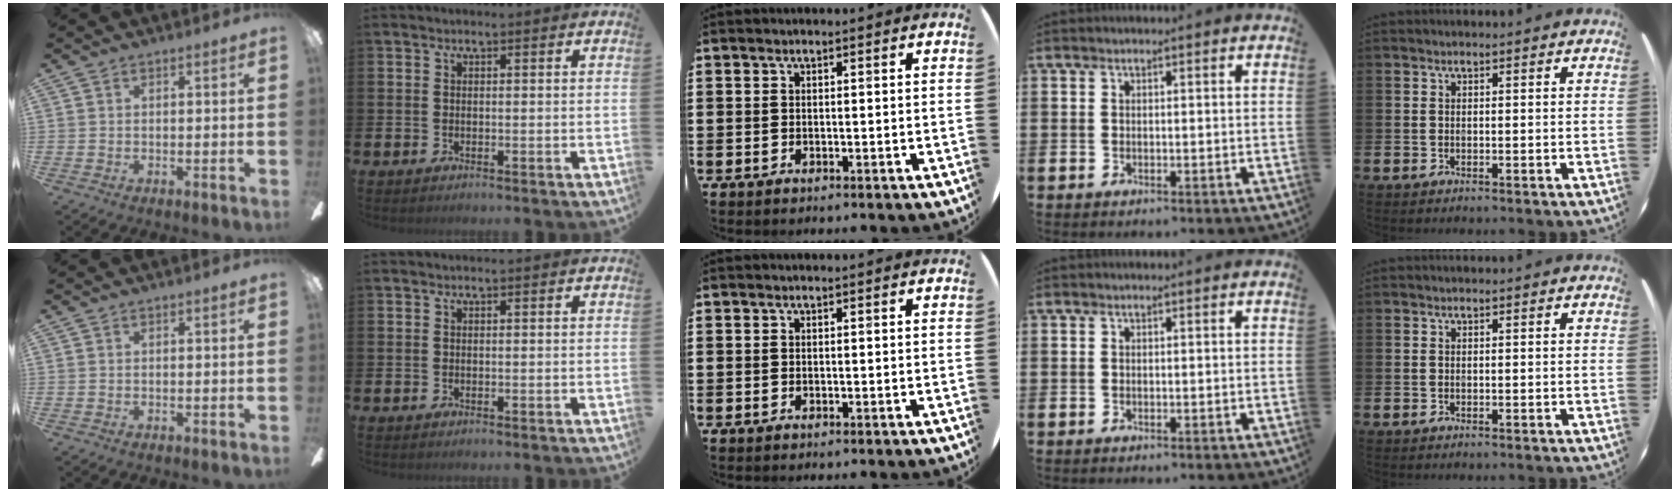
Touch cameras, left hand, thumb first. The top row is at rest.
{}